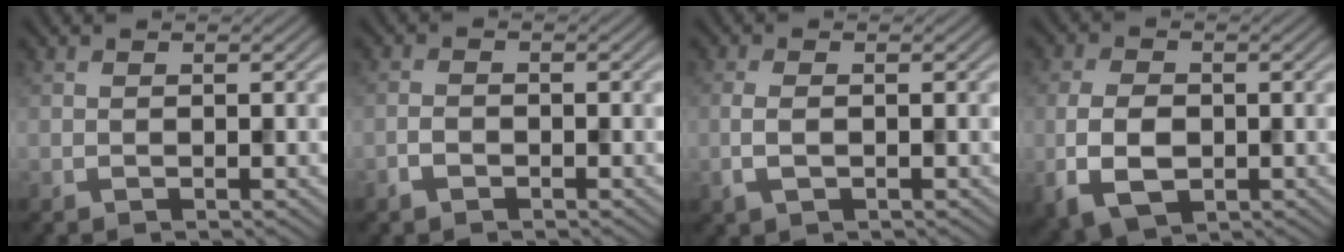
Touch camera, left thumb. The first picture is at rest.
{"total": 1.6, "force": [-1.1, 0.9, 0.8], "torque": [-0.017, 0.001, -0.024]}
{"total": 2.1, "force": [-0.5, 0.9, 1.9], "torque": [-0.048, -0.002, -0.011]}
{"total": 5.9, "force": [-1.3, 3.8, 4.3], "torque": [-0.099, -0.009, -0.026]}